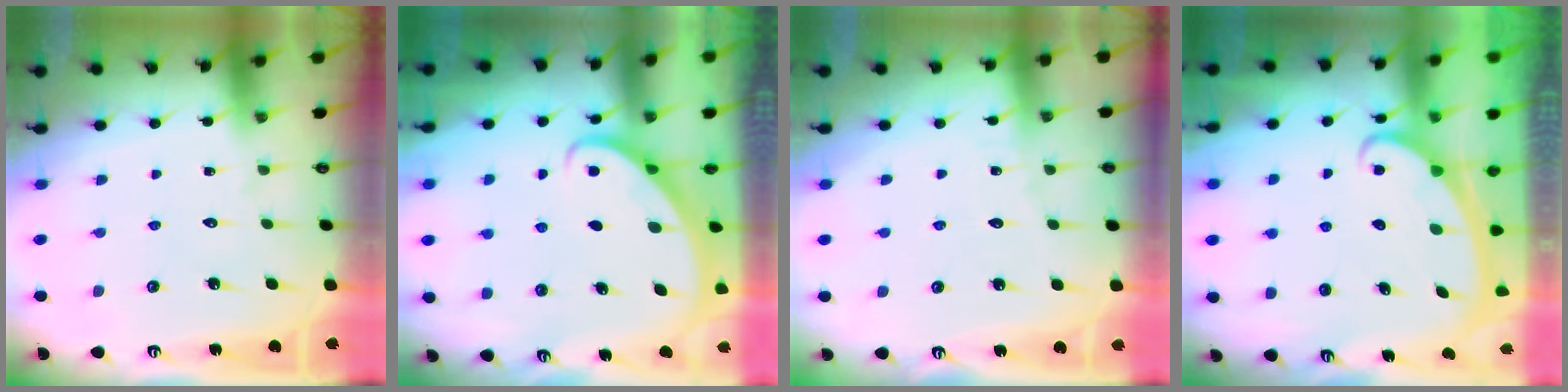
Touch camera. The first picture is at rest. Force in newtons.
{"total": 2.7, "press": 2.7, "slide": 0.2}
{"total": 2.7, "press": 2.7, "slide": 0.2}
{"total": 2.3, "press": 2.3, "slide": 0.4}